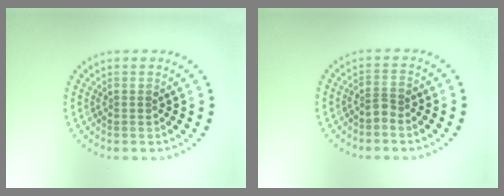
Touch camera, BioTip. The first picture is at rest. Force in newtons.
{"total": 1.4, "press": 1.1, "slide": 0.9}